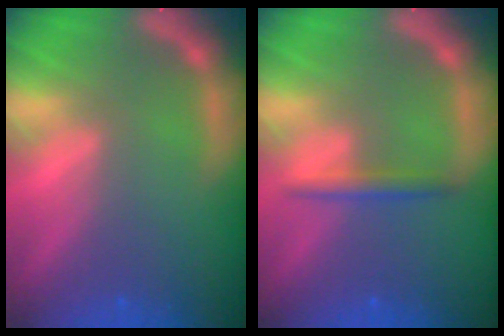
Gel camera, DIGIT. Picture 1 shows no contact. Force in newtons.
{"total": 1.9}